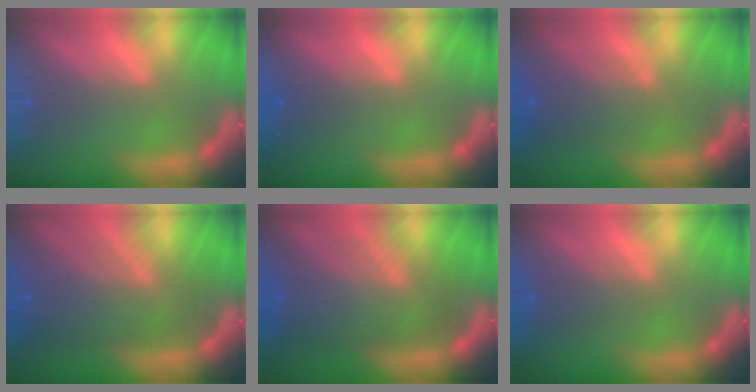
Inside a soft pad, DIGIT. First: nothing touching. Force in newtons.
{"total": 1.5}
{"total": 4.1}
{"total": 8.1}
{"total": 9.0}
{"total": 2.5}